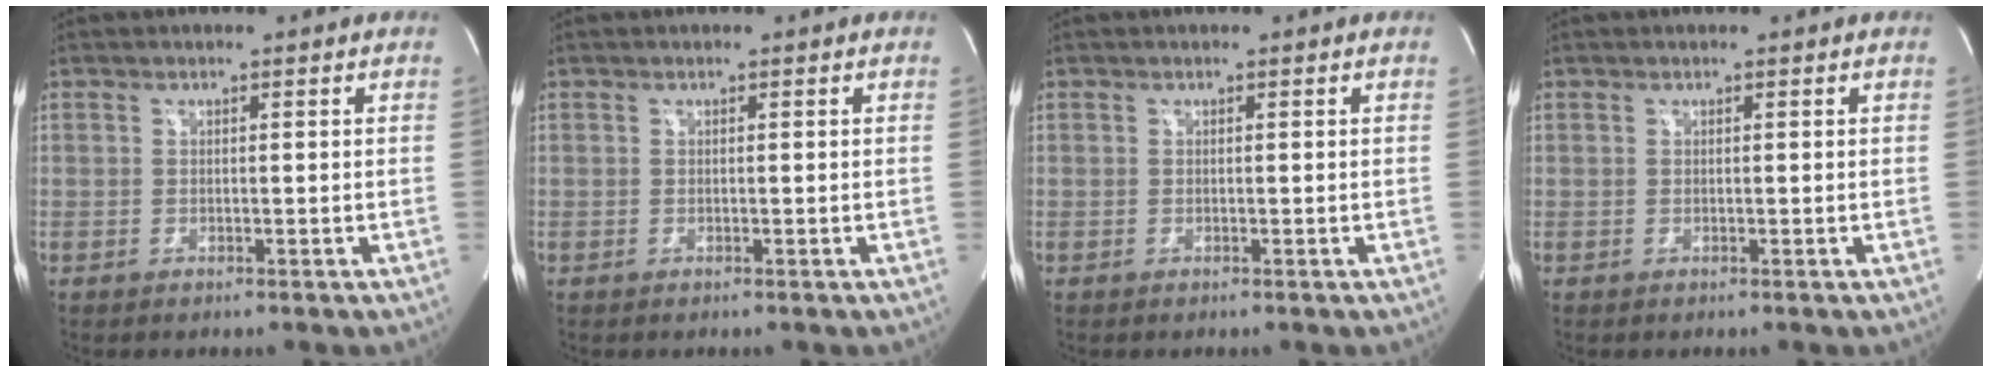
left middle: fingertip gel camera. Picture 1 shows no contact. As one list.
[{"total": 0.0}, {"total": 0.0}, {"total": 0.0}]